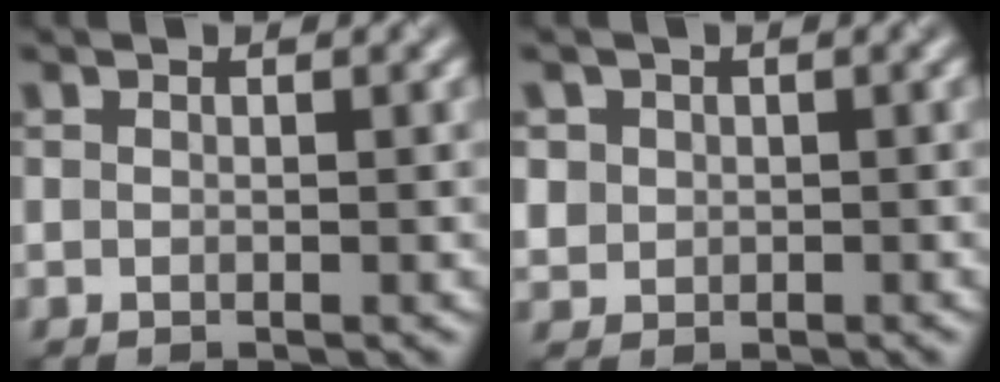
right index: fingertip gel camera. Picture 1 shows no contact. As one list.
[{"total": 2.1, "force": [0.5, 2.0, 0.4], "torque": [-0.006, 0.004, 0.027]}]